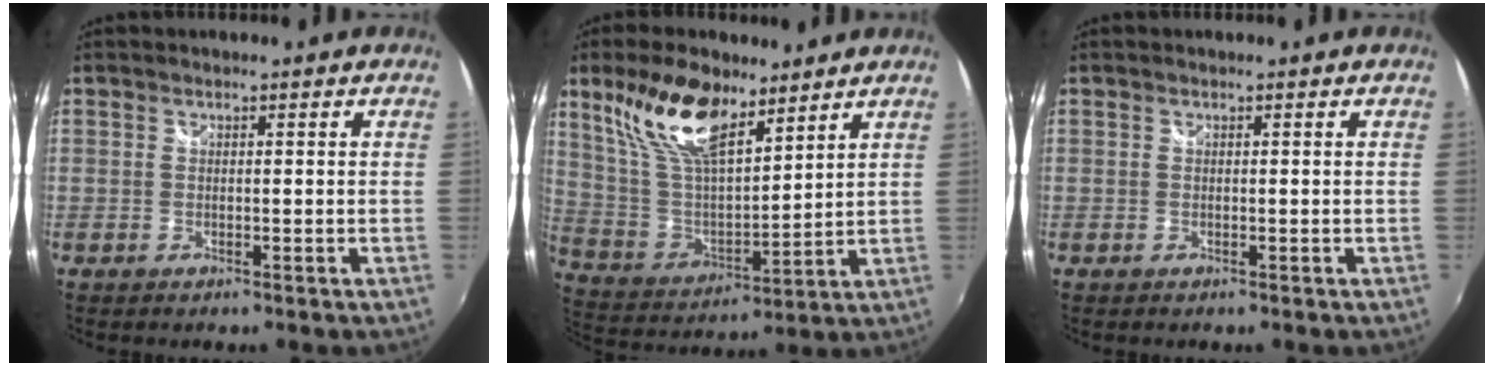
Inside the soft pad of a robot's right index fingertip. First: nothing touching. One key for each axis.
{"total": 16.5, "fx": 10.5, "fy": 6.9, "fz": 10.7, "tx": -0.215, "ty": 0.019, "tz": 0.212}
{"total": 0.0}